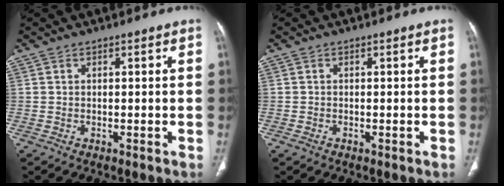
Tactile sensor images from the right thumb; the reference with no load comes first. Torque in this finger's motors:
{"motor_torque": [3.35, 1.66, 0.58, -0.49, 0.06]}